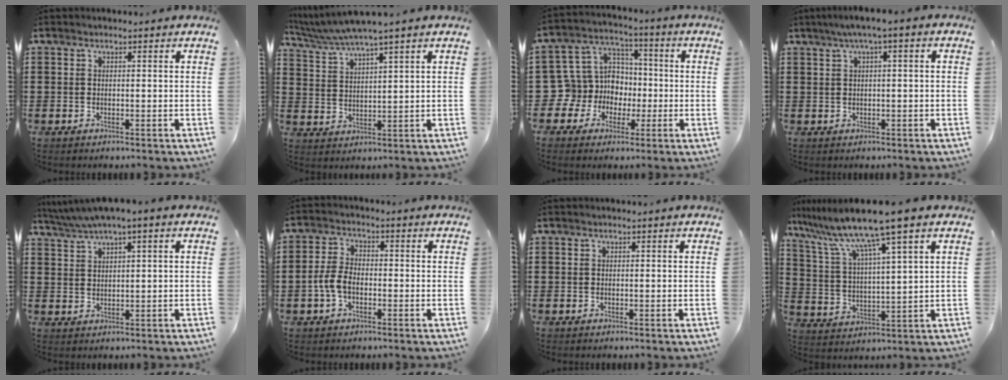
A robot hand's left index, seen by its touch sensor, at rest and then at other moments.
{"total": 4.6, "force": [4.1, -0.5, 2.1], "torque": [-0.053, -0.020, 0.070]}
{"total": 9.7, "force": [-1.0, 9.4, 2.3], "torque": [-0.111, -0.004, -0.019]}
{"total": 2.4, "force": [0.0, 0.1, 2.4], "torque": [-0.042, 0.000, -0.003]}
{"total": 2.2, "force": [1.2, 0.0, 1.8], "torque": [-0.036, 0.003, 0.022]}
{"total": 4.6, "force": [-1.4, 2.6, 3.6], "torque": [-0.092, -0.002, -0.033]}
{"total": 0.0}
{"total": 10.6, "force": [8.3, -0.7, 6.6], "torque": [-0.158, -0.044, 0.133]}